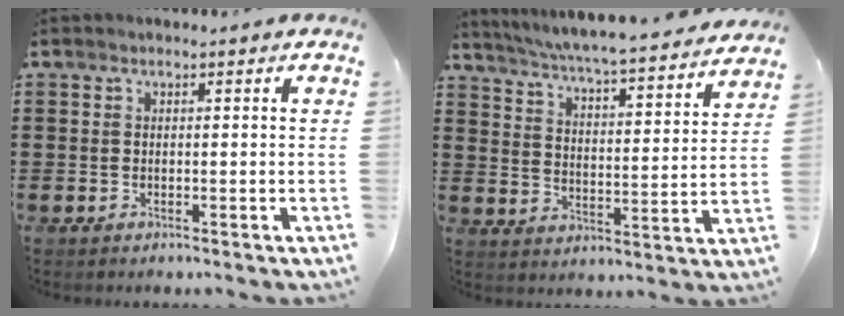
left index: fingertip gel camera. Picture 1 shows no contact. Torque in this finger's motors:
{"motor_torque": [1.27, -0.87, 1.05, 0.21]}